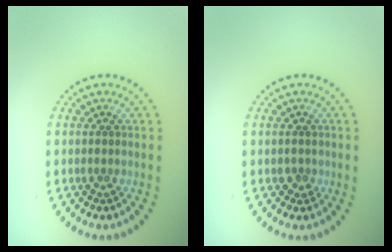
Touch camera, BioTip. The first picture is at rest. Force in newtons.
{"total": 0.9, "press": 0.9, "slide": 0.2}